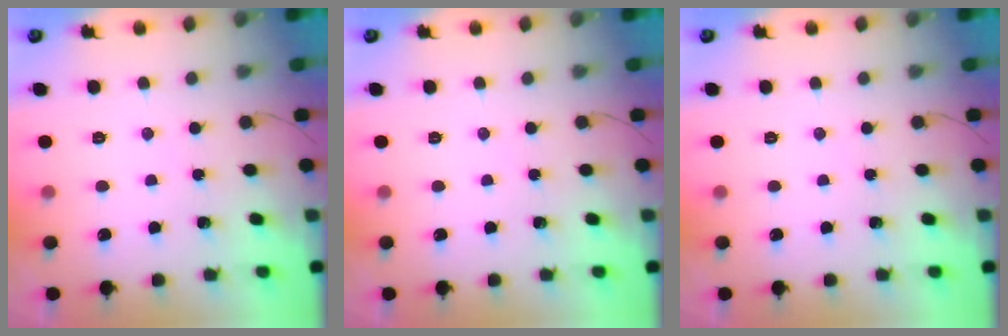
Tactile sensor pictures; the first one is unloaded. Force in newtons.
{"total": 0.0}
{"total": 0.0}